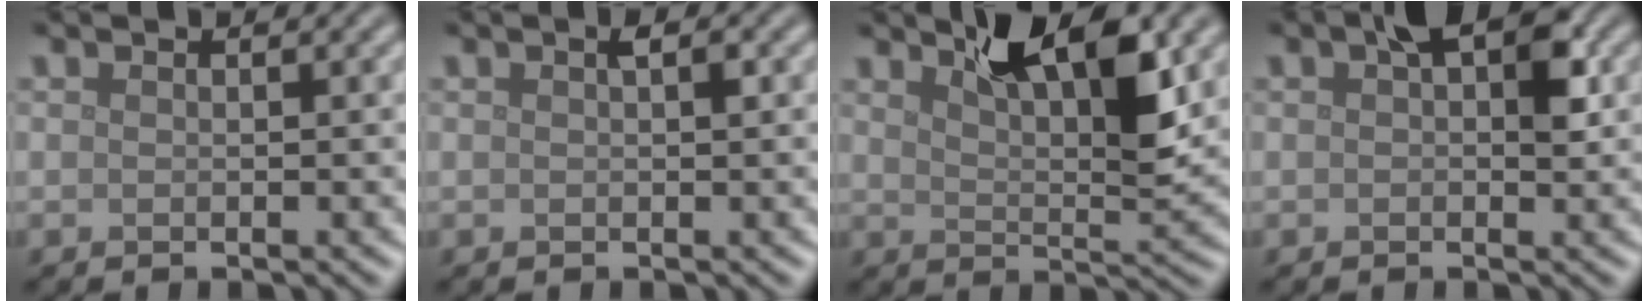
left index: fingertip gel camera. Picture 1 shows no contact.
{"total": 0.9, "force": [0.3, 0.2, 0.8], "torque": [-0.014, 0.003, 0.006]}
{"total": 7.0, "force": [4.3, 1.9, 5.3], "torque": [-0.084, -0.001, 0.070]}
{"total": 3.7, "force": [1.1, 1.8, 3.1], "torque": [-0.035, 0.011, 0.011]}